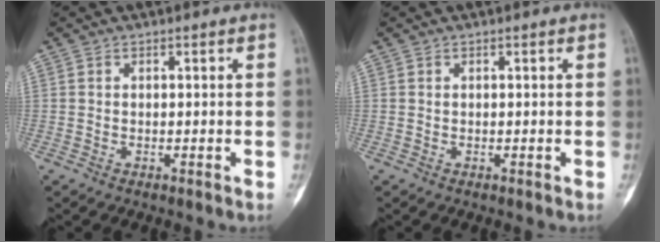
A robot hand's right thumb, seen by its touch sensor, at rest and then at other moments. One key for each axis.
{"total": 0.0}